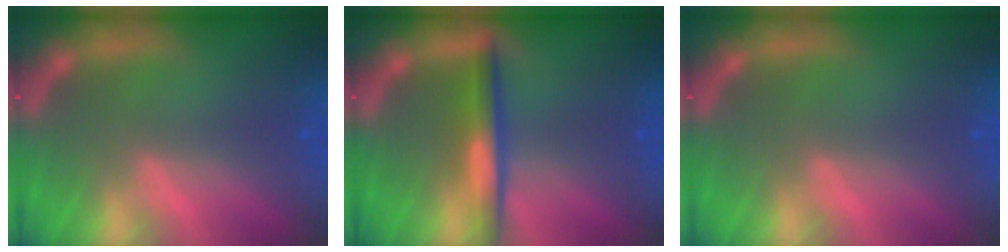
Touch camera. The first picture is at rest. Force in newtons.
{"total": 4.0}
{"total": 0.0}